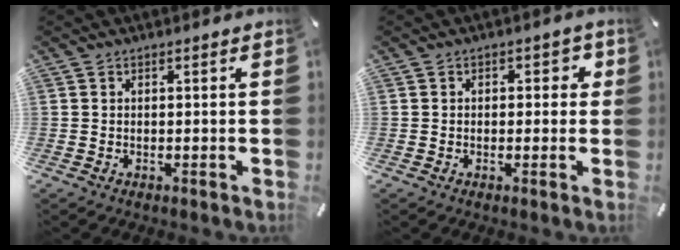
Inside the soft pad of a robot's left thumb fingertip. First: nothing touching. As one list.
[{"total": 2.5, "force": [-0.1, 1.8, 1.7], "torque": [-0.016, 0.005, -0.009]}]